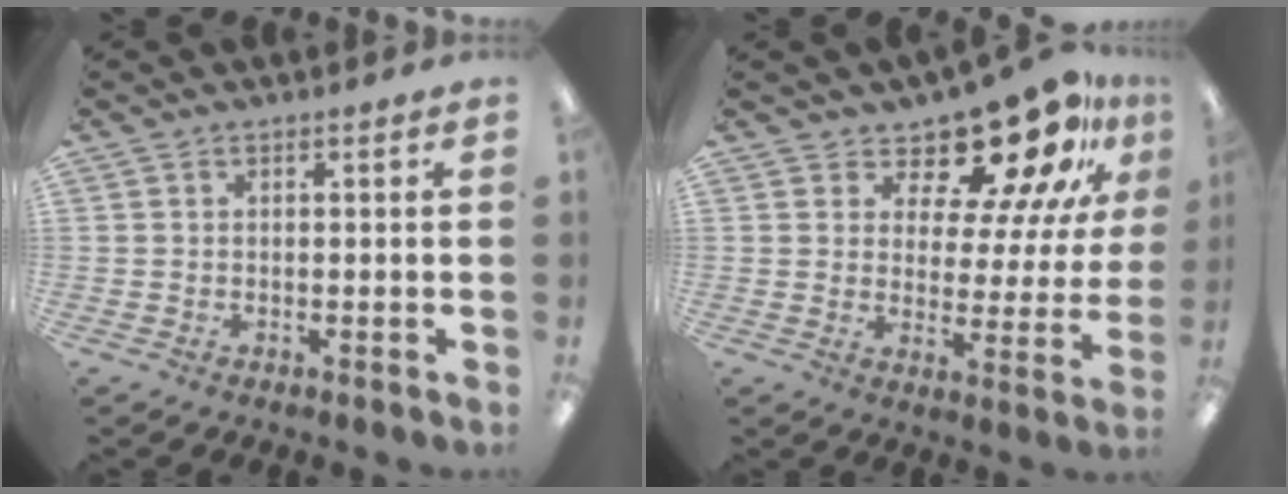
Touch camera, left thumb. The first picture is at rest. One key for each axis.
{"total": 15.2, "fx": 12.3, "fy": 5.1, "fz": 7.4, "tx": -0.118, "ty": -0.099, "tz": 0.206}